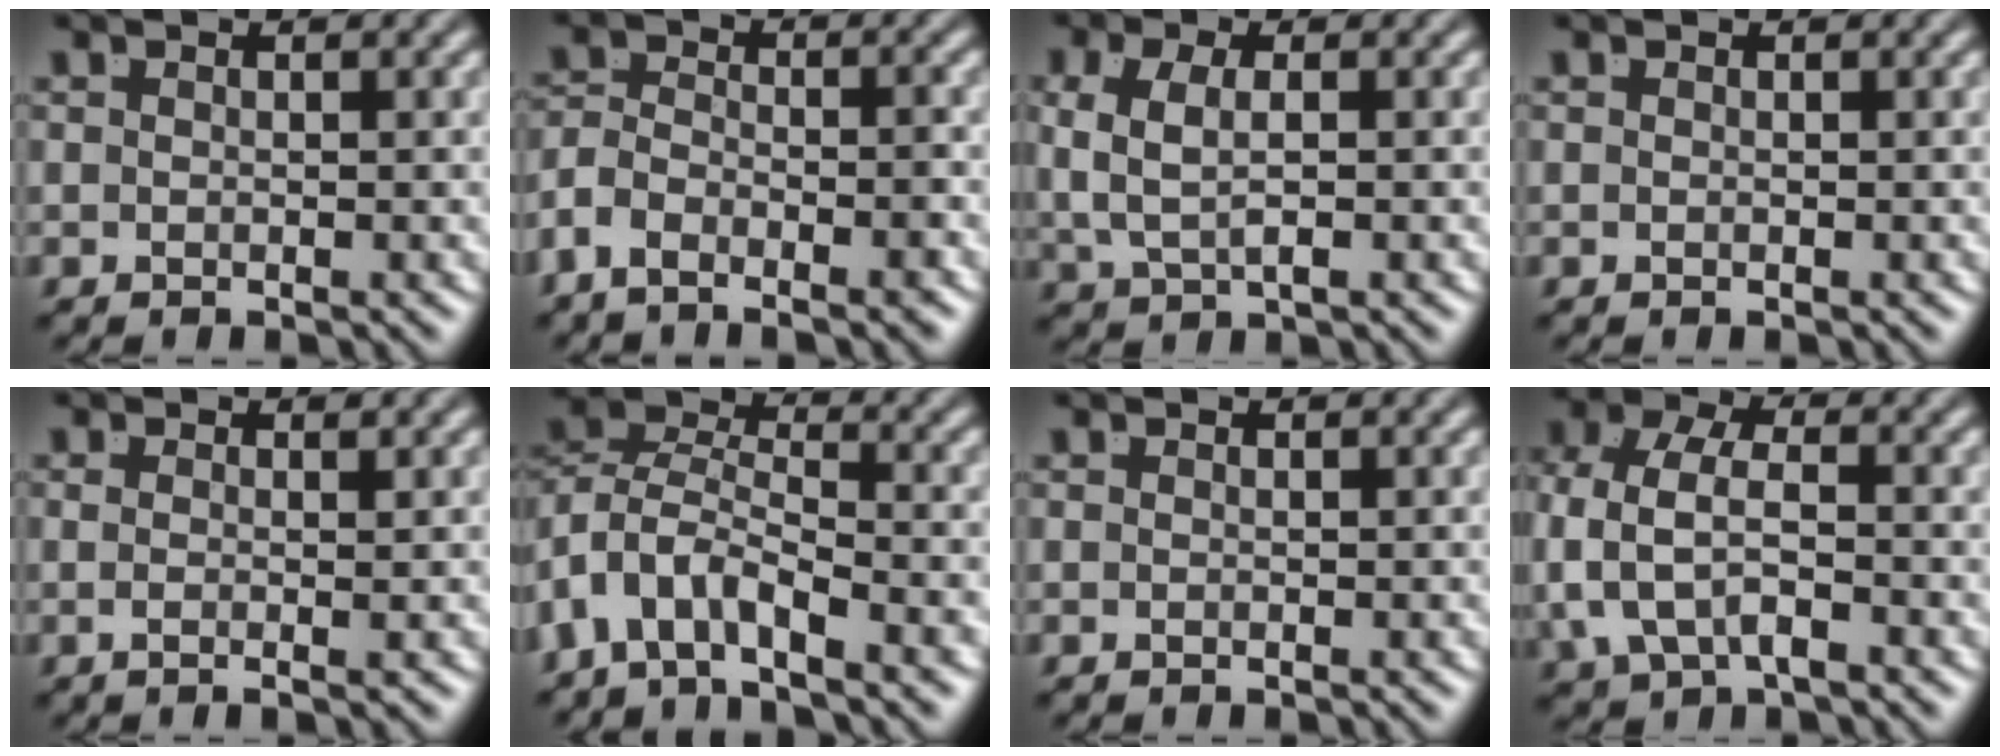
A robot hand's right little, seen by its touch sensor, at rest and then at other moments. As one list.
[{"total": 4.1, "force": [-2.3, 2.5, 2.3], "torque": [-0.055, -0.018, -0.038]}, {"total": 4.0, "force": [0.4, 2.5, 3.2], "torque": [-0.077, -0.005, 0.013]}, {"total": 0.0}, {"total": 1.7, "force": [-0.3, -0.9, 1.5], "torque": [-0.022, -0.014, 0.003]}, {"total": 8.3, "force": [-1.6, 6.9, 4.4], "torque": [-0.115, -0.027, -0.037]}, {"total": 0.0}, {"total": 5.9, "force": [-0.3, 4.1, 4.1], "torque": [-0.106, -0.017, 0.002]}]